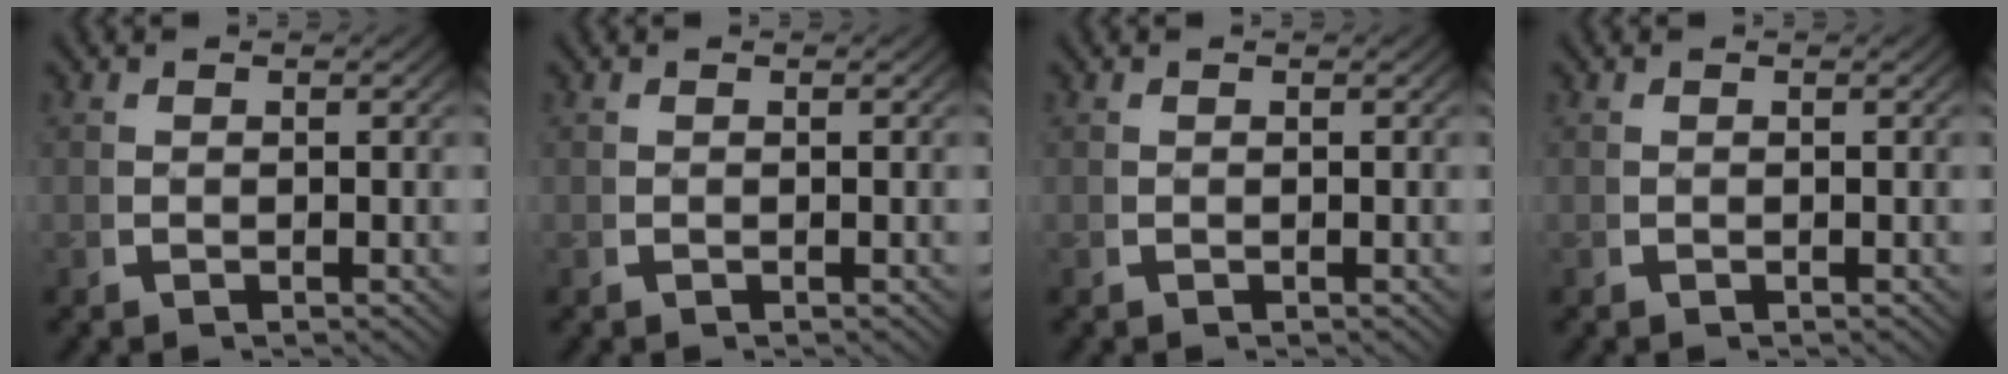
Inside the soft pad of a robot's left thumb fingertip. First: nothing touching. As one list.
[{"total": 0.0}, {"total": 0.0}, {"total": 0.0}]